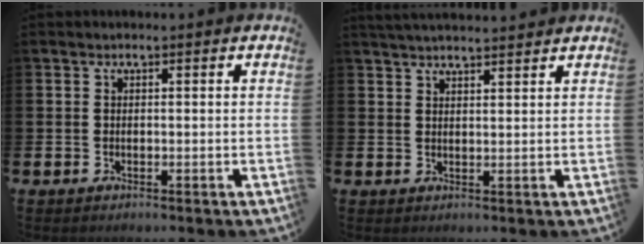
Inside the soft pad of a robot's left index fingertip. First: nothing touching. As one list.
[{"total": 2.9, "force": [2.9, 0.0, 0.3], "torque": [-0.012, -0.011, 0.053]}]